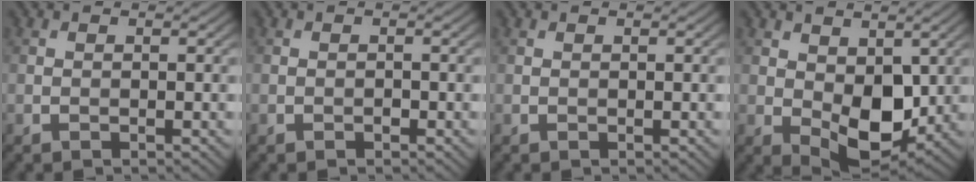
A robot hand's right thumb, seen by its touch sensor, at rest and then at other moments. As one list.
[{"total": 0.6, "force": [-0.3, 0.3, 0.3], "torque": [-0.003, 0.001, -0.006]}, {"total": 0.0}, {"total": 8.2, "force": [0.5, 5.0, 6.5], "torque": [-0.117, -0.015, 0.015]}]